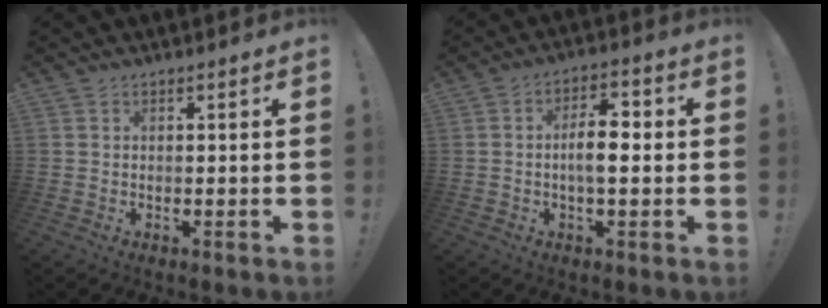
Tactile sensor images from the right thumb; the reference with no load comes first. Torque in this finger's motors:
{"motor_torque": [0.80, 1.19, 0.80, -0.10, 0.01]}